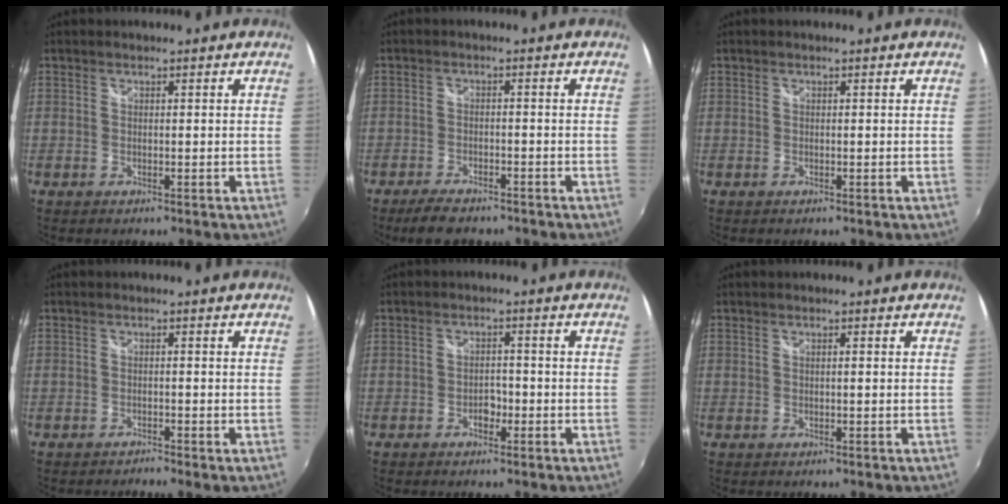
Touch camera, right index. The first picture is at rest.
{"total": 5.9, "force": [-5.0, 2.0, 2.5], "torque": [-0.067, -0.008, -0.081]}
{"total": 0.0}
{"total": 0.9, "force": [-0.9, 0.0, 0.0], "torque": [0.001, -0.006, -0.017]}
{"total": 2.5, "force": [-1.2, 1.7, 1.5], "torque": [-0.026, 0.003, -0.021]}
{"total": 0.6, "force": [0.1, 0.0, 0.6], "torque": [-0.010, 0.001, 0.000]}